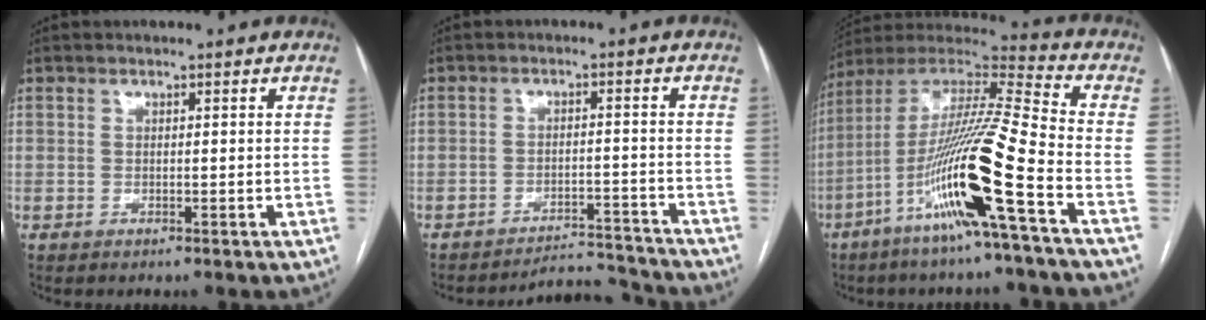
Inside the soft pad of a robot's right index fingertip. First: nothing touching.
{"total": 6.8, "force": [-6.7, 0.0, -1.2], "torque": [0.022, 0.018, -0.098]}
{"total": 19.3, "force": [-7.9, -0.9, 17.6], "torque": [-0.353, -0.020, -0.158]}